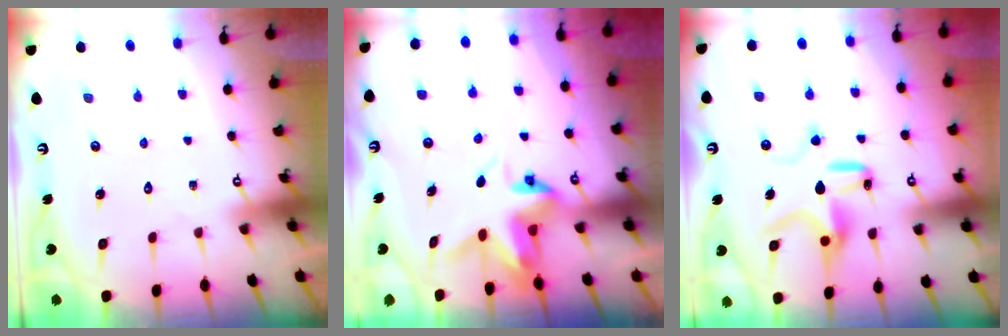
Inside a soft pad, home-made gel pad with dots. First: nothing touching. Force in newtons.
{"total": 4.2, "press": 4.2, "slide": 0.3}
{"total": 10.0, "press": 10.0, "slide": 0.4}